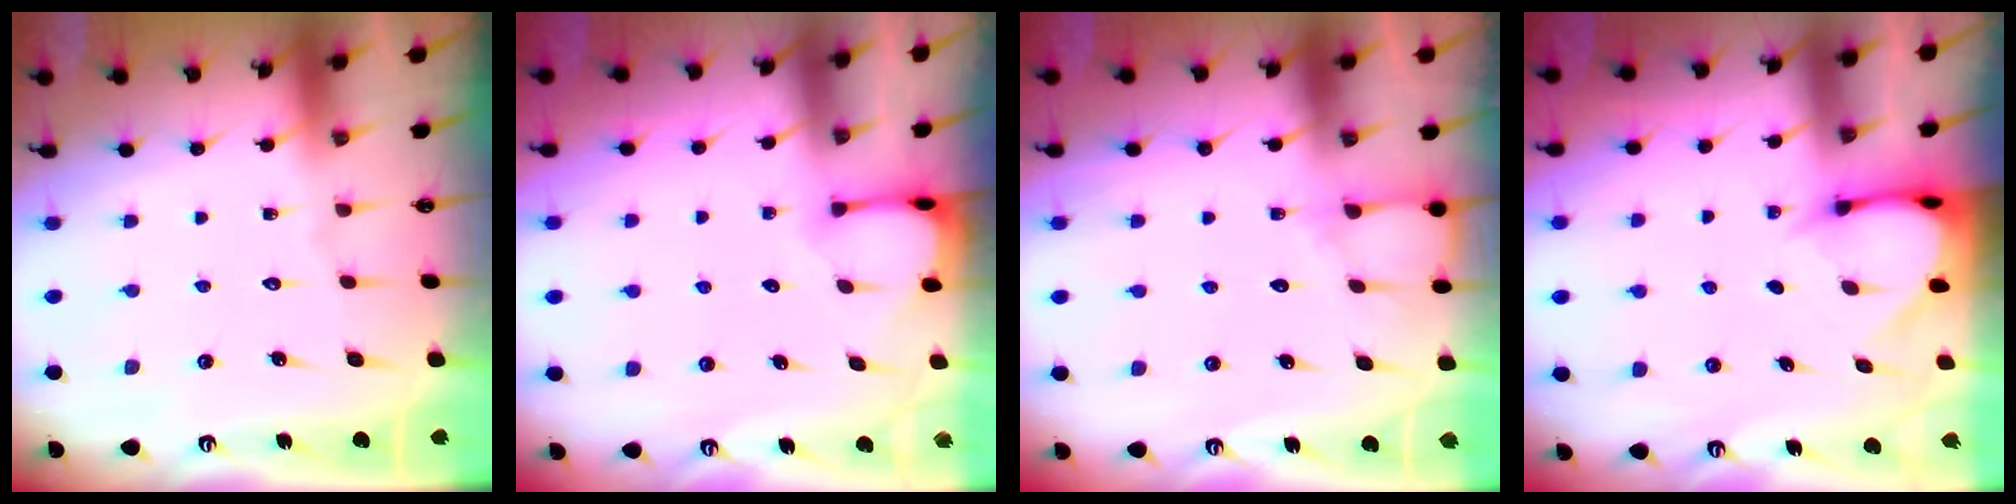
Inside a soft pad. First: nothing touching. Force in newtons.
{"total": 2.3, "press": 2.3, "slide": 0.4}
{"total": 7.4, "press": 7.4, "slide": 0.5}
{"total": 3.1, "press": 3.1, "slide": 0.2}